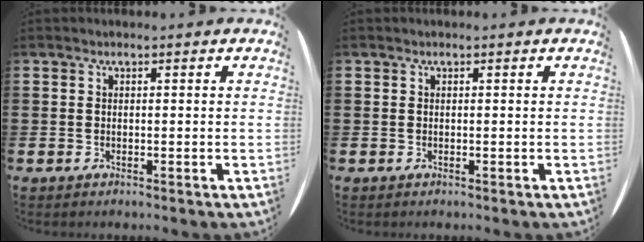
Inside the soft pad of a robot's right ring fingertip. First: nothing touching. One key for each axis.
{"total": 0.0}